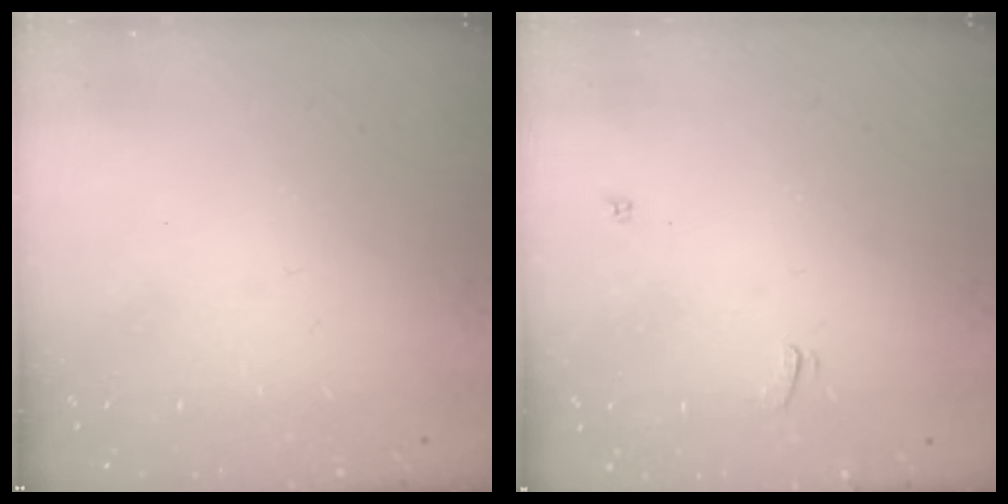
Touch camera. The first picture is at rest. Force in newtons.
{"total": 2.7, "press": 2.7, "slide": 0.3}